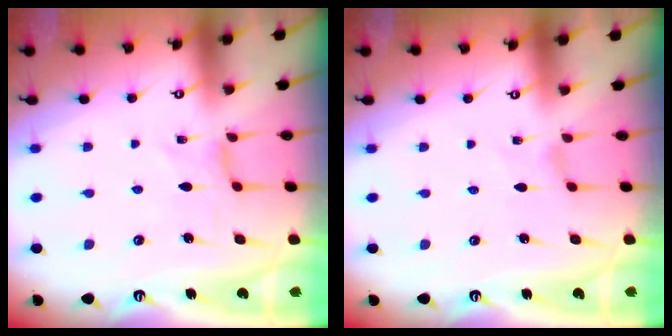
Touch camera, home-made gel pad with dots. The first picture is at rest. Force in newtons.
{"total": 0.5, "press": 0.5, "slide": 0.2}